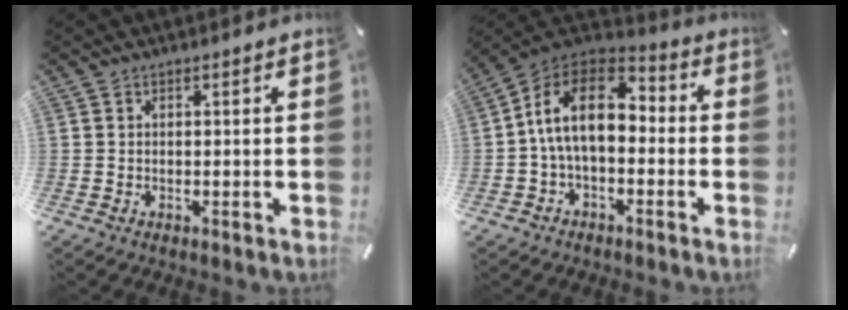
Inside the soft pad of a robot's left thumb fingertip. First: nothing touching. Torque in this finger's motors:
{"motor_torque": [1.57, 3.44, 0.50, -0.01, 0.19]}